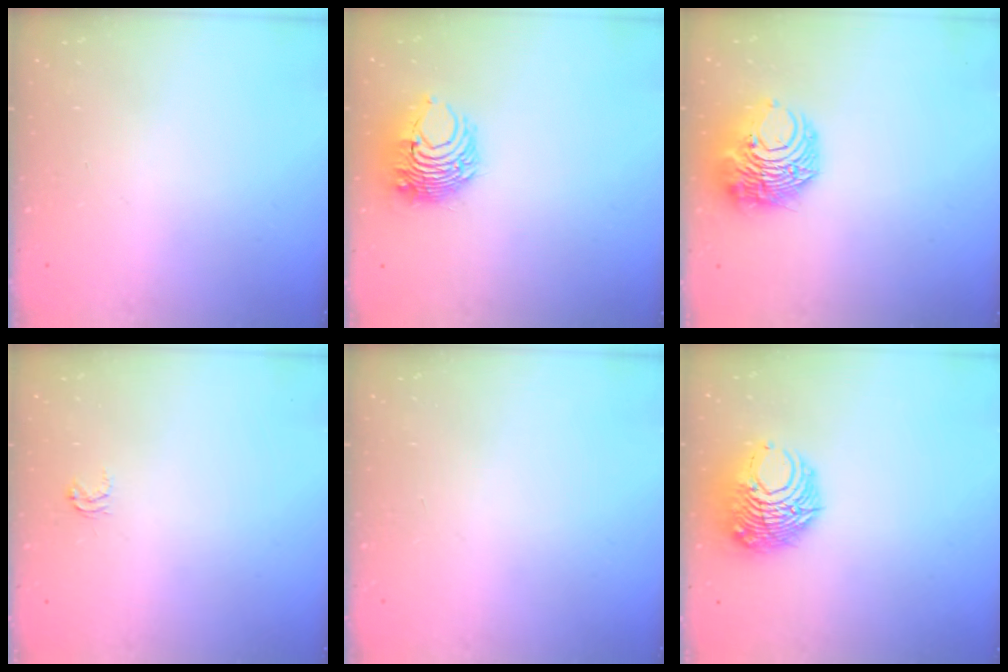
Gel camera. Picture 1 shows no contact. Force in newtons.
{"total": 9.4, "press": 9.3, "slide": 0.9}
{"total": 11.1, "press": 11.0, "slide": 1.2}
{"total": 2.6, "press": 2.6, "slide": 0.4}
{"total": 0.0}
{"total": 10.1, "press": 10.0, "slide": 1.0}